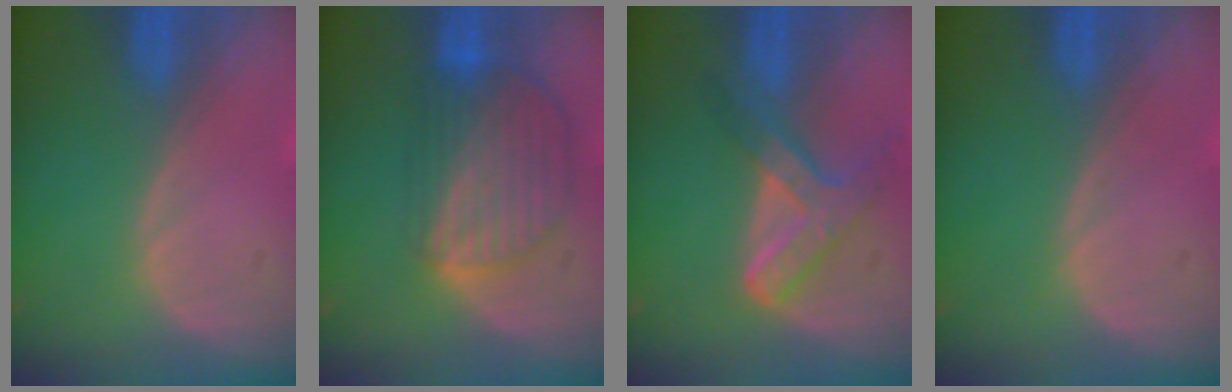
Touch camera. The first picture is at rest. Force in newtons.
{"total": 8.9, "press": 7.8, "slide": 4.4}
{"total": 7.3, "press": 6.2, "slide": 3.8}
{"total": 0.0}